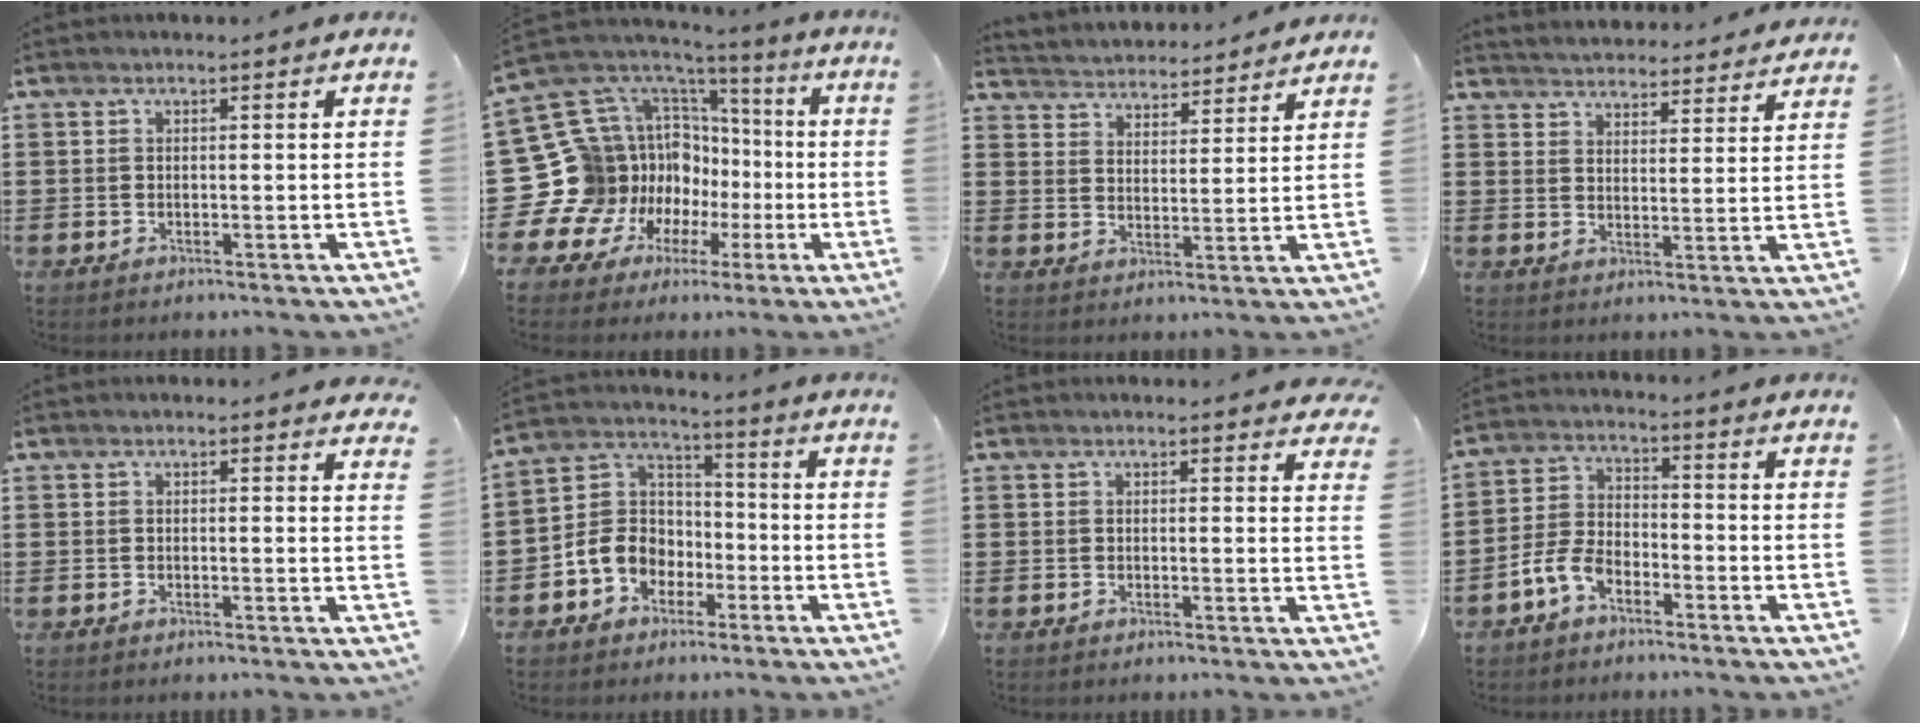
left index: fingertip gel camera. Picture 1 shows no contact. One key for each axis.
{"total": 16.1, "fx": -1.3, "fy": 15.0, "fz": 5.8, "tx": -0.180, "ty": -0.055, "tz": 0.029}
{"total": 3.9, "fx": 3.7, "fy": 0.3, "fz": -0.9, "tx": -0.003, "ty": -0.024, "tz": 0.064}
{"total": 4.1, "fx": 4.1, "fy": -0.2, "fz": -0.2, "tx": -0.014, "ty": -0.028, "tz": 0.071}
{"total": 0.8, "fx": 0.6, "fy": 0.3, "fz": 0.4, "tx": -0.002, "ty": -0.001, "tz": 0.008}
{"total": 8.0, "fx": -3.6, "fy": 6.7, "fz": 2.5, "tx": -0.089, "ty": 0.019, "tz": -0.076}
{"total": 1.3, "fx": 1.2, "fy": 0.3, "fz": 0.4, "tx": -0.003, "ty": 0.000, "tz": 0.022}
{"total": 5.4, "fx": -3.6, "fy": 2.7, "fz": 3.0, "tx": -0.086, "ty": 0.005, "tz": -0.076}